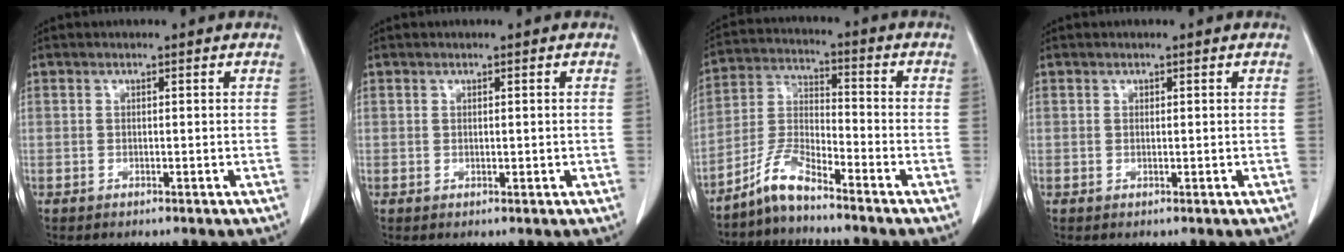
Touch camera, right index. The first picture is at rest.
{"total": 0.5, "force": [0.0, 0.2, 0.5], "torque": [-0.010, -0.002, 0.003]}
{"total": 6.4, "force": [-5.5, 0.7, 3.1], "torque": [-0.074, -0.004, -0.113]}
{"total": 0.0}